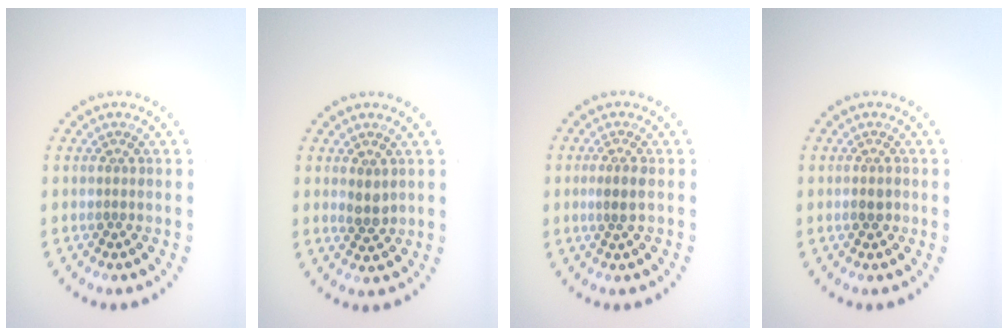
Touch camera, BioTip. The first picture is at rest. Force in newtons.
{"total": 1.4, "press": 1.3, "slide": 0.4}
{"total": 1.7, "press": 1.4, "slide": 0.8}
{"total": 1.2, "press": 1.1, "slide": 0.3}